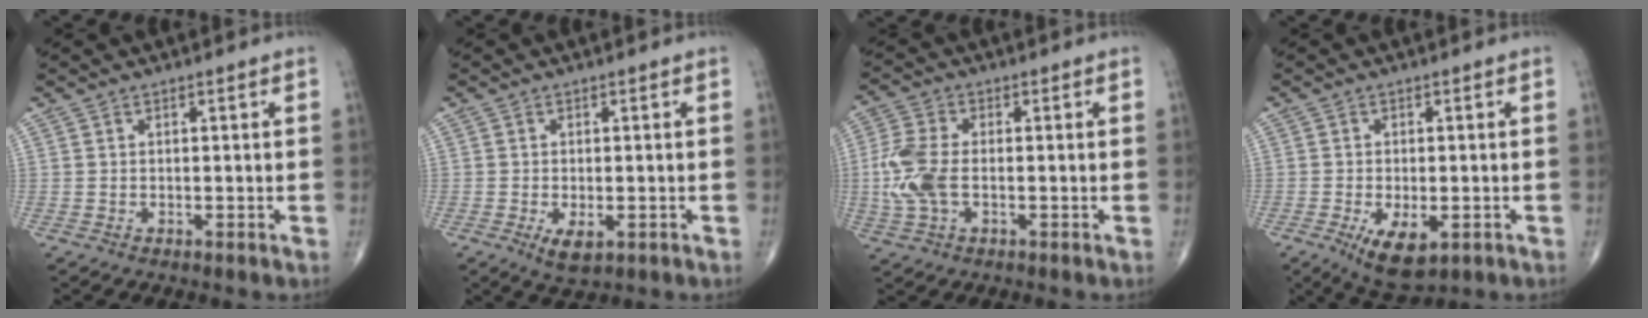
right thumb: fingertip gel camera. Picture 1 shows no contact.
{"total": 3.8, "force": [-1.4, 1.8, 3.0], "torque": [-0.052, -0.008, -0.017]}
{"total": 8.5, "force": [-1.1, 4.7, 7.0], "torque": [-0.177, 0.009, -0.025]}
{"total": 8.0, "force": [-3.1, 3.8, 6.3], "torque": [-0.101, -0.010, -0.040]}